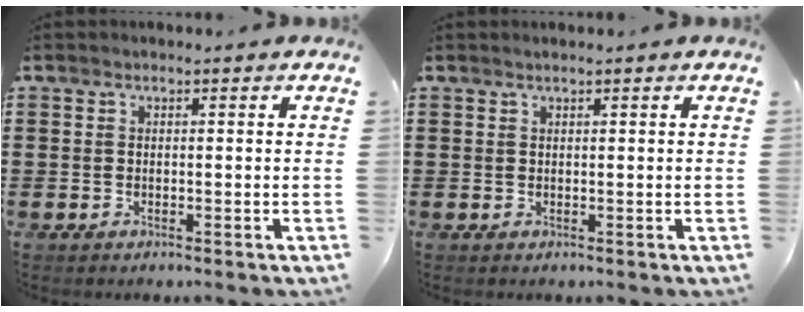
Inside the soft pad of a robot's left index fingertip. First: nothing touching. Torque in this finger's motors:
{"motor_torque": [2.14, 0.00, -0.01, 0.00]}